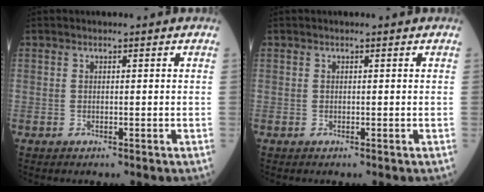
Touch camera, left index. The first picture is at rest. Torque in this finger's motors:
{"motor_torque": [0.00, 0.00, 0.00, 0.00]}